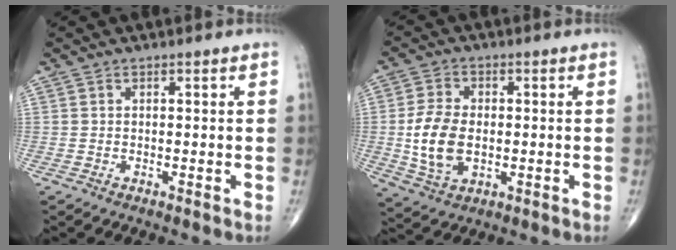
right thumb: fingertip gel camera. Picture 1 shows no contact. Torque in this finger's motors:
{"motor_torque": [-0.42, 0.53, 1.01, 0.04, 0.29]}